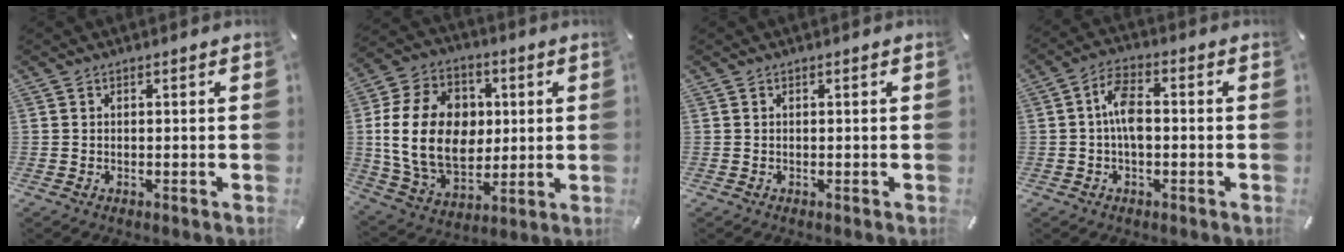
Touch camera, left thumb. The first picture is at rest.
{"total": 19.9, "force": [1.1, 15.3, 12.7], "torque": [-0.261, 0.005, 0.020]}
{"total": 0.0}
{"total": 6.9, "force": [-0.6, 3.5, 5.9], "torque": [-0.117, 0.012, -0.012]}